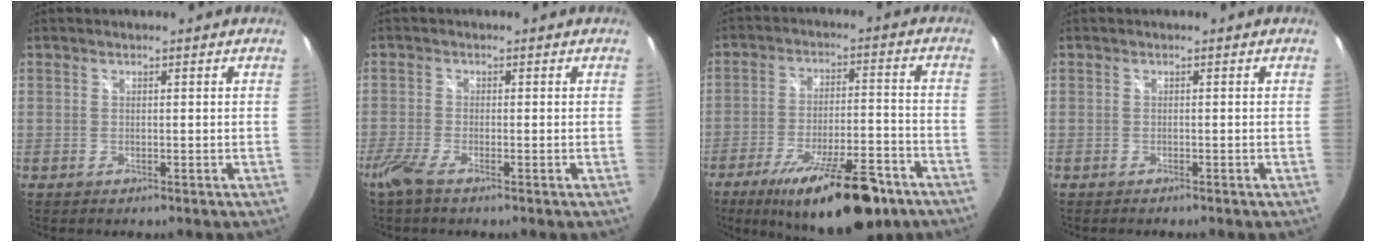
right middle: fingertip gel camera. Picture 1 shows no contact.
{"total": 3.5, "force": [-2.5, 0.2, 2.4], "torque": [-0.062, -0.011, -0.054]}
{"total": 20.2, "force": [-13.7, 5.9, 13.6], "torque": [-0.227, -0.026, -0.201]}
{"total": 0.9, "force": [-0.9, 0.1, 0.3], "torque": [-0.006, -0.007, -0.016]}